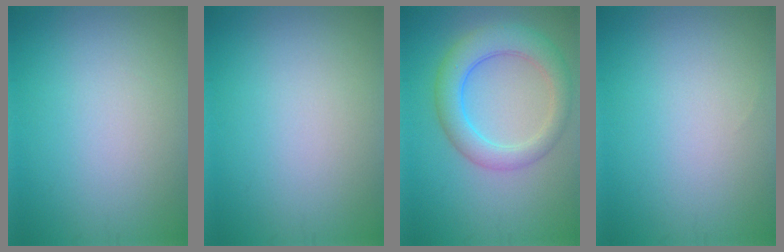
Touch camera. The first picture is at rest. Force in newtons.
{"total": 0.0}
{"total": 5.3, "press": 5.3, "slide": 0.2}
{"total": 0.0}